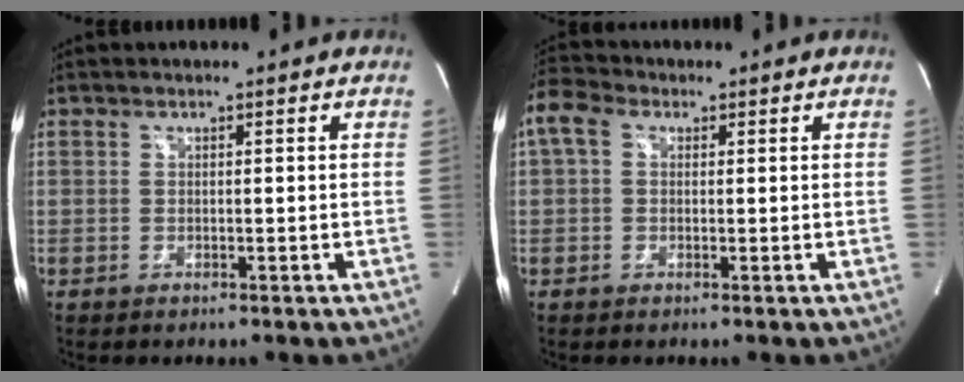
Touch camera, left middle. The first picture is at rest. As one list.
[{"total": 5.8, "force": [1.9, 4.2, 3.6], "torque": [-0.095, 0.033, 0.034]}]